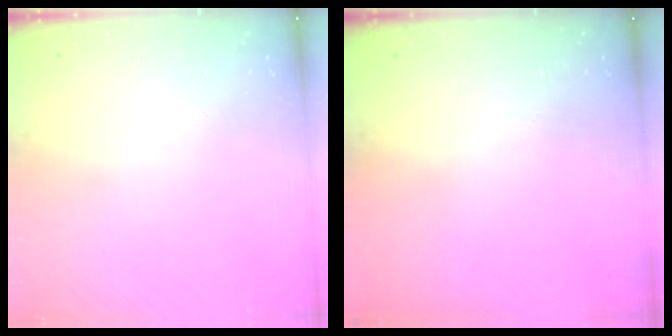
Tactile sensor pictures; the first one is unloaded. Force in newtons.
{"total": 0.0}